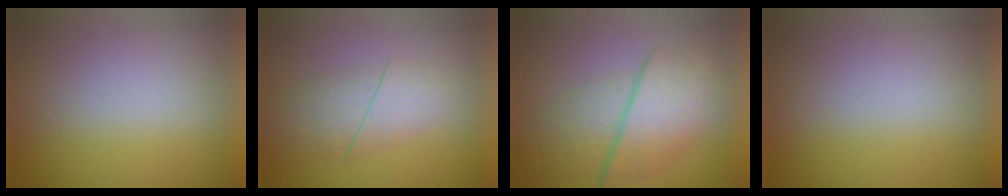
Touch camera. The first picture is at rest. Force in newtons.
{"total": 2.8}
{"total": 5.3}
{"total": 0.0}